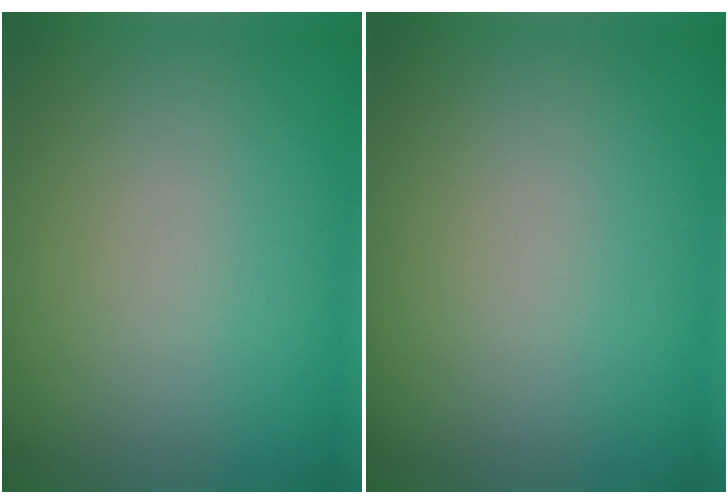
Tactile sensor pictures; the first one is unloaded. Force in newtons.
{"total": 0.0}